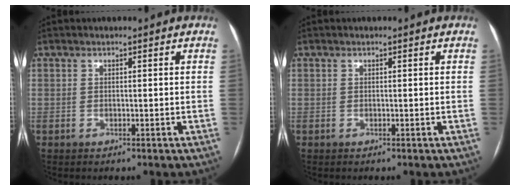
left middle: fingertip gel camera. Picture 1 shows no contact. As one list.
[{"total": 0.0}]